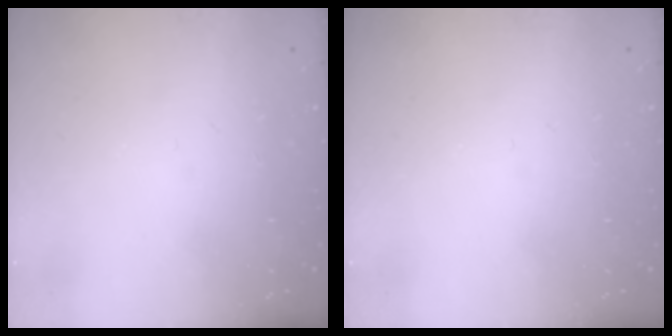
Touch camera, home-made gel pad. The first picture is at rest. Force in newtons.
{"total": 0.0}